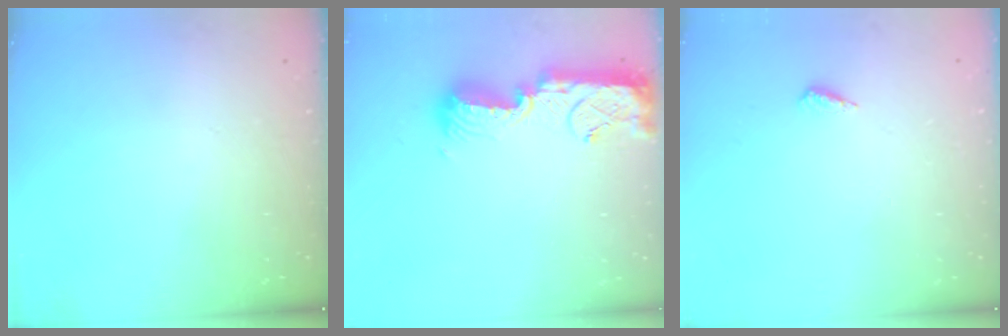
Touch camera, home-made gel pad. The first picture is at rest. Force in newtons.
{"total": 13.1, "press": 13.1, "slide": 0.8}
{"total": 2.6, "press": 2.2, "slide": 1.3}